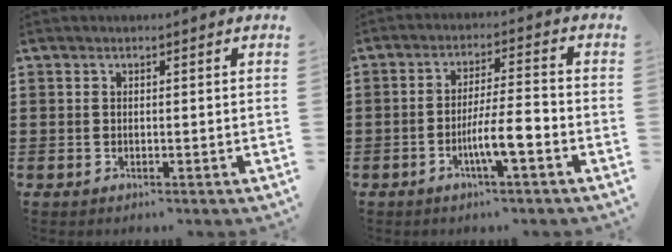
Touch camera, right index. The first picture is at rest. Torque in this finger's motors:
{"motor_torque": [1.85, -0.27, 0.30, 0.19]}